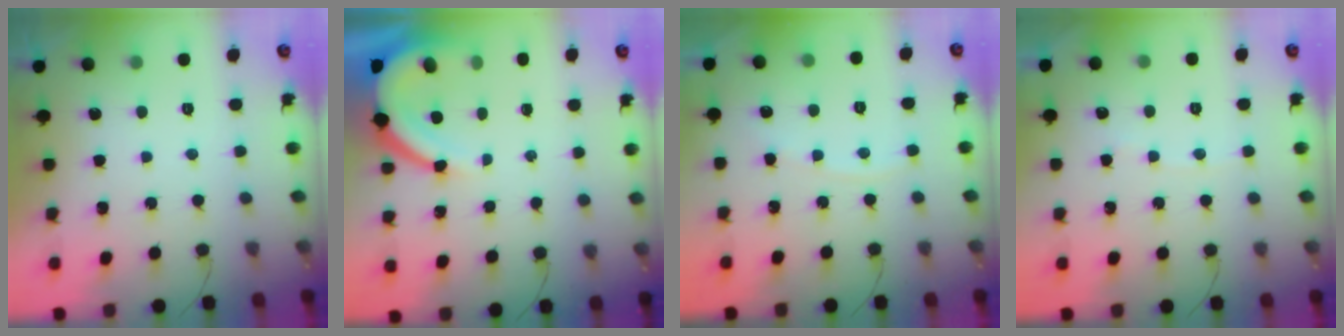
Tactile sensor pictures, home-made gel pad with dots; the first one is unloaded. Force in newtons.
{"total": 9.5, "press": 9.4, "slide": 1.1}
{"total": 2.0, "press": 2.0, "slide": 0.4}
{"total": 3.2, "press": 3.1, "slide": 0.5}